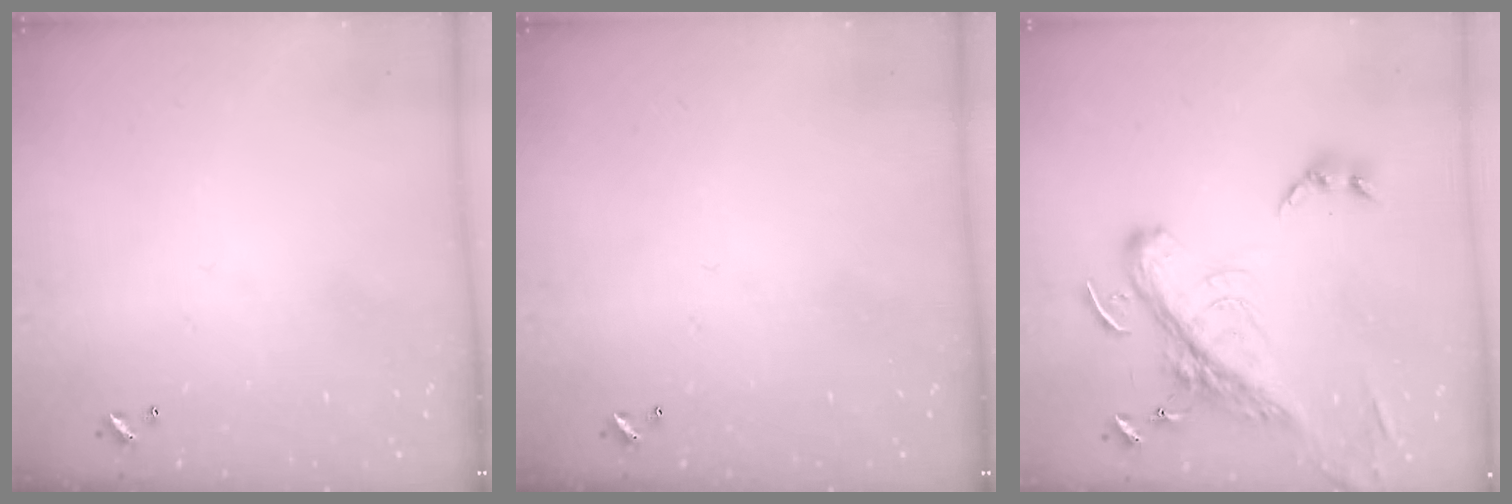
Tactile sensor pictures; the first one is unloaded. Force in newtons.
{"total": 0.0}
{"total": 9.5, "press": 9.3, "slide": 2.2}